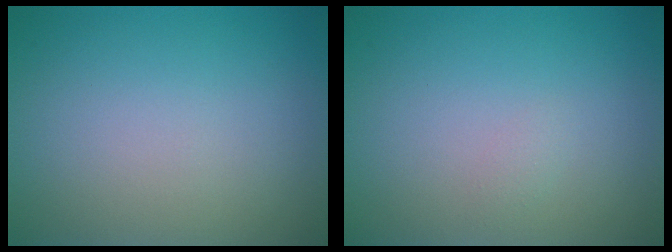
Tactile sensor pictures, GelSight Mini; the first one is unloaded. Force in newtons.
{"total": 0.5, "press": 0.5, "slide": 0.0}